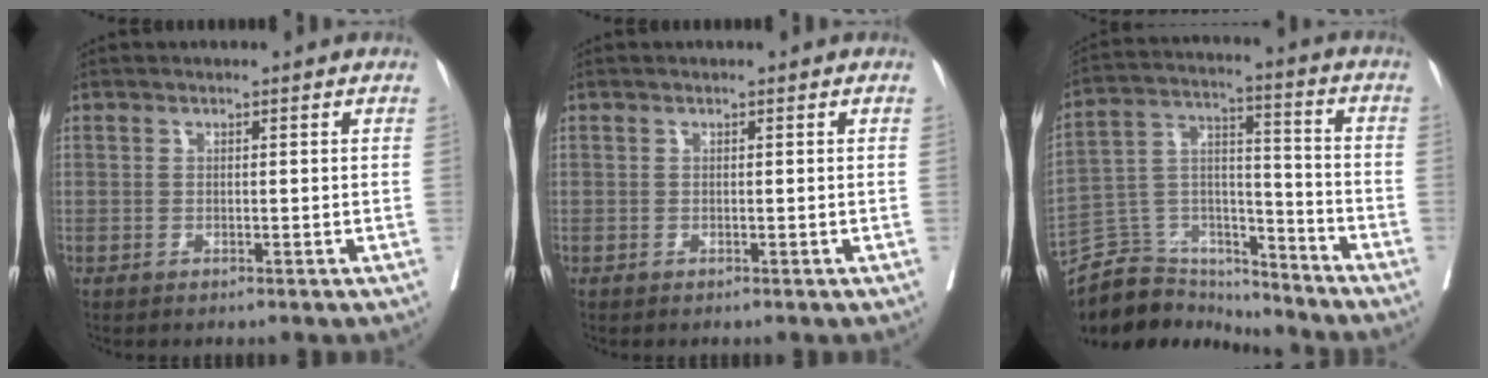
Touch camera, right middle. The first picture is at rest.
{"total": 0.0}
{"total": 14.3, "force": [-13.5, 4.4, 1.2], "torque": [-0.026, 0.058, -0.233]}